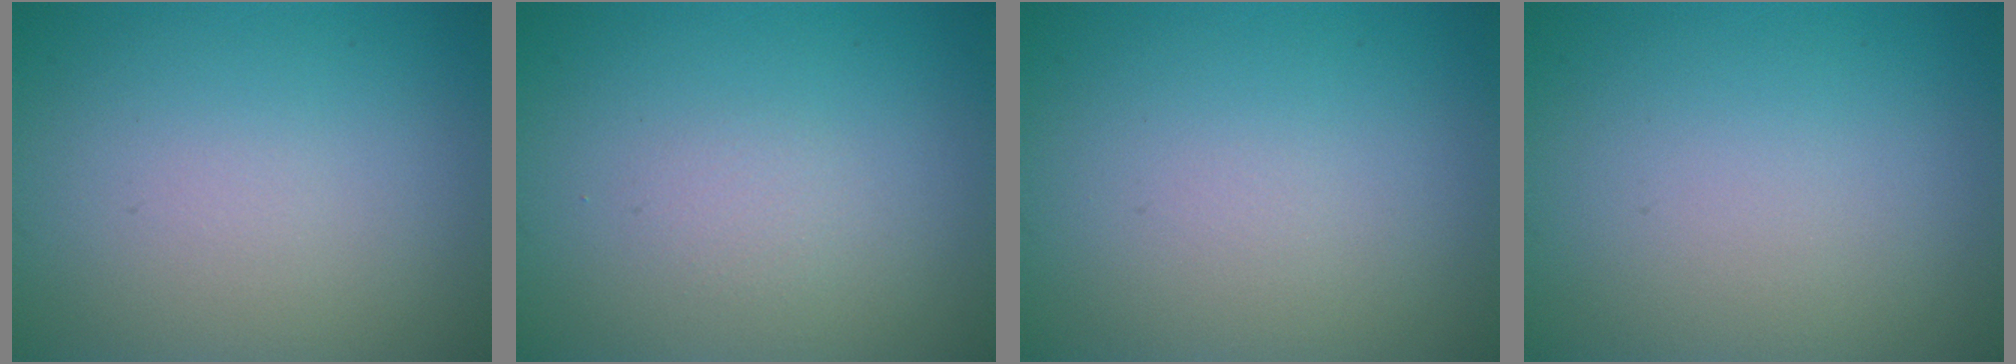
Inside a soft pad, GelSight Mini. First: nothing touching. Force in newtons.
{"total": 0.9, "press": 0.9, "slide": 0.0}
{"total": 0.0}
{"total": 0.0}